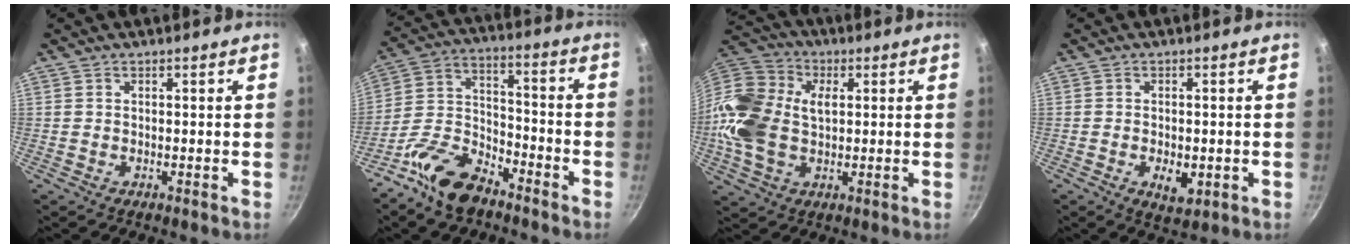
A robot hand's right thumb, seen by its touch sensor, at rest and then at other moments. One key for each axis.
{"total": 13.6, "fx": -9.3, "fy": 6.9, "fz": 7.1, "tx": -0.117, "ty": 0.074, "tz": -0.186}
{"total": 18.2, "fx": 1.0, "fy": 12.6, "fz": 13.1, "tx": -0.264, "ty": 0.023, "tz": 0.003}
{"total": 5.0, "fx": -1.4, "fy": 2.7, "fz": 4.1, "tx": -0.050, "ty": -0.001, "tz": -0.013}